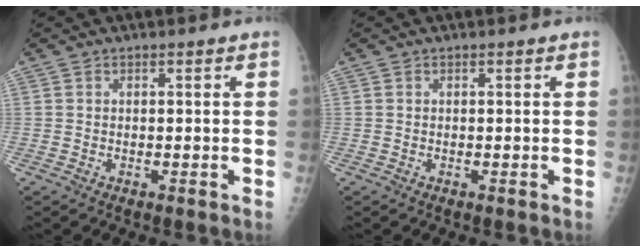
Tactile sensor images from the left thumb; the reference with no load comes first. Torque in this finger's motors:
{"motor_torque": [0.00, 0.00, -0.03, -0.02, 0.00]}